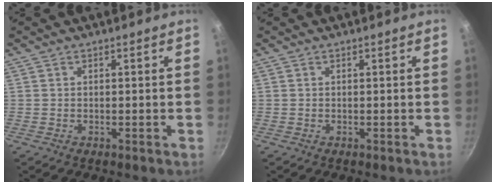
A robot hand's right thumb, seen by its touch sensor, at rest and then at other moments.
{"total": 0.0}